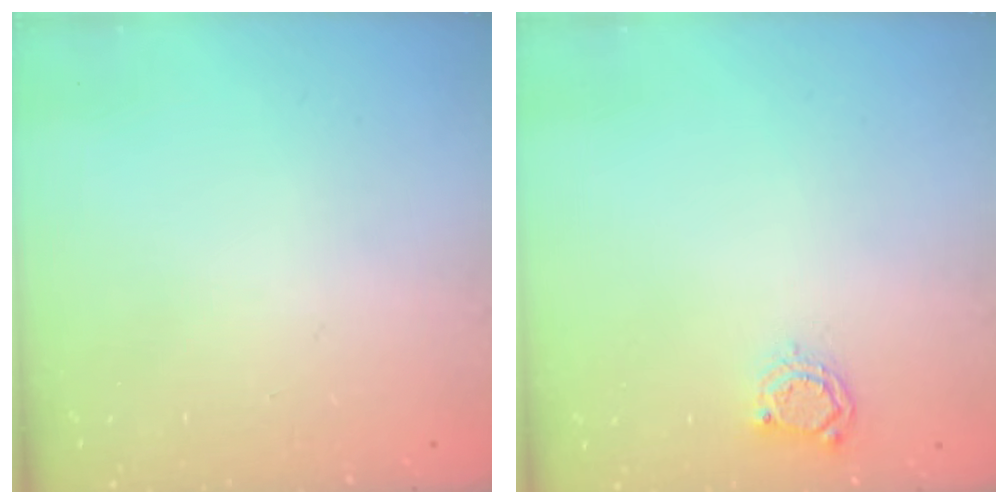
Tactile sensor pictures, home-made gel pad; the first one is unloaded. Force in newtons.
{"total": 4.6, "press": 4.6, "slide": 0.2}